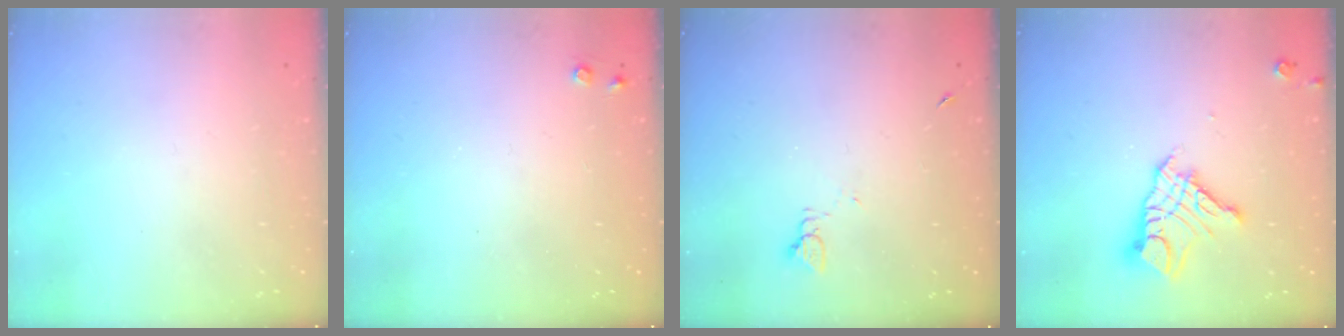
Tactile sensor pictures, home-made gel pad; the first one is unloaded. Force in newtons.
{"total": 4.8, "press": 4.8, "slide": 0.4}
{"total": 2.3, "press": 2.3, "slide": 0.3}
{"total": 11.7, "press": 11.6, "slide": 1.2}